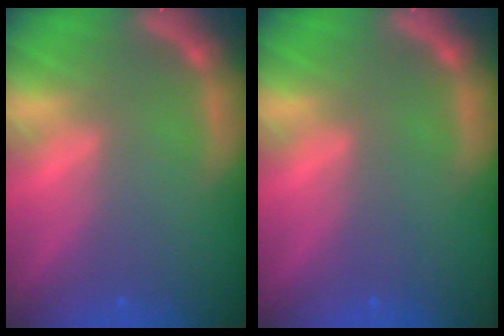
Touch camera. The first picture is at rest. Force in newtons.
{"total": 0.0}